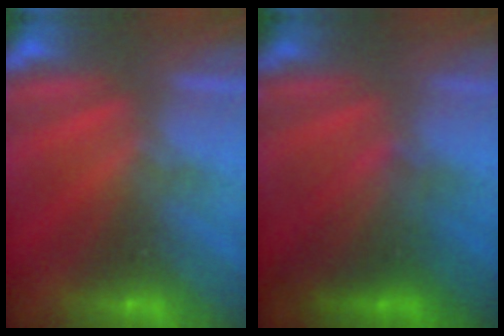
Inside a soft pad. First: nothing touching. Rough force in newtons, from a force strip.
{"total": 2.1}